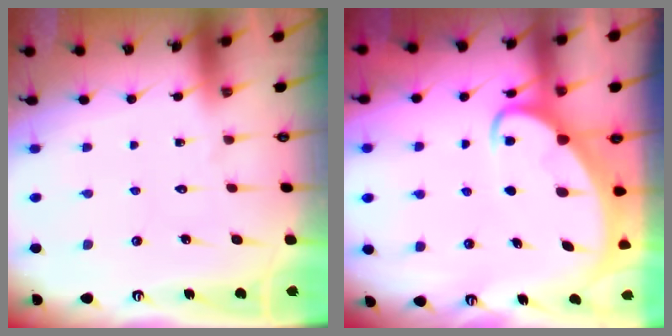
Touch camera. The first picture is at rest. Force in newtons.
{"total": 4.9, "press": 4.8, "slide": 0.7}